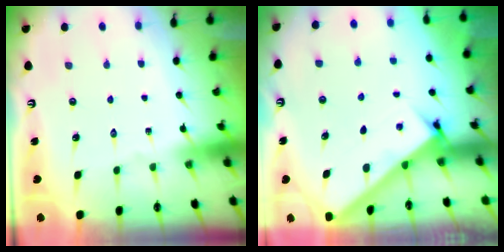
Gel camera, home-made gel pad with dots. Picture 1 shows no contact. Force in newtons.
{"total": 2.9, "press": 2.9, "slide": 0.2}